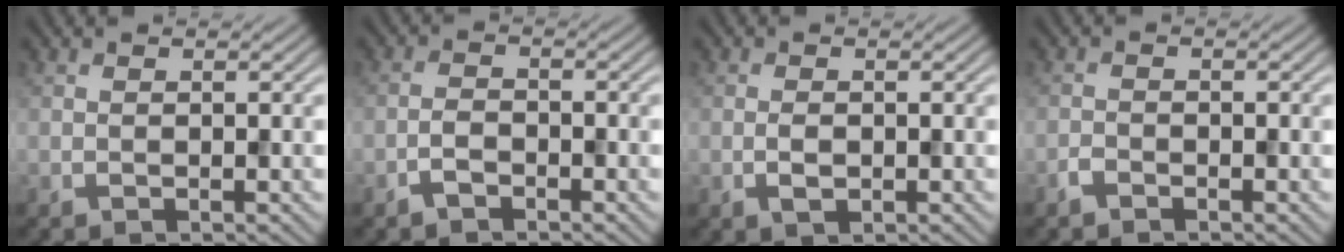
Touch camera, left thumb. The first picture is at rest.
{"total": 2.0, "force": [-1.5, 0.8, 1.1], "torque": [-0.020, 0.004, -0.034]}
{"total": 1.8, "force": [-0.5, 1.0, 1.4], "torque": [-0.029, -0.001, -0.009]}
{"total": 1.3, "force": [-1.1, 0.5, 0.5], "torque": [-0.009, 0.000, -0.025]}